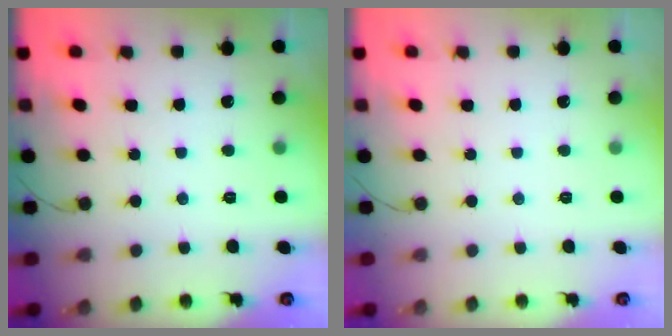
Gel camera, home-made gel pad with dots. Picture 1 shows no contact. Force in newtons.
{"total": 0.0}